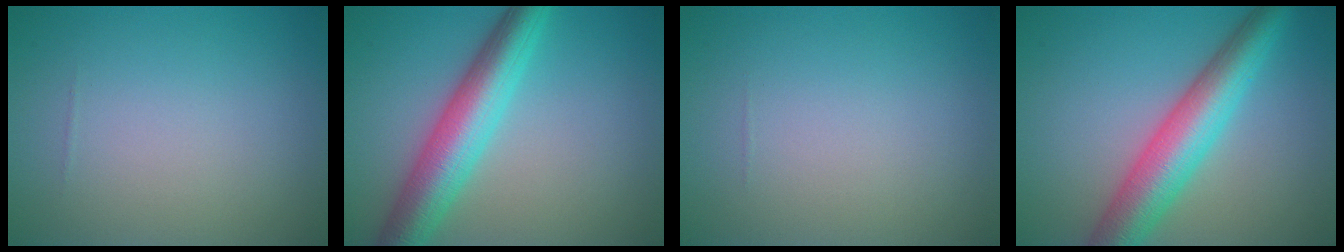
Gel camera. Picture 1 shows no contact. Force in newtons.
{"total": 6.9, "press": 6.9, "slide": 0.1}
{"total": 0.0}
{"total": 7.2, "press": 7.2, "slide": 0.1}